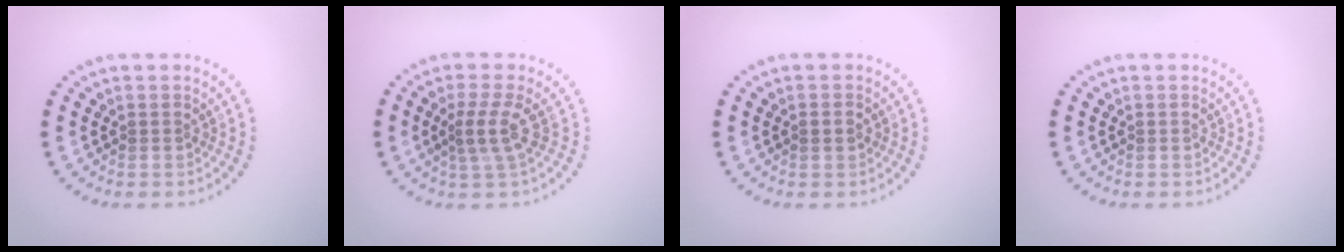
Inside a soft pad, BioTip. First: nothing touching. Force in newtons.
{"total": 2.5, "press": 1.9, "slide": 1.7}
{"total": 1.3, "press": 1.2, "slide": 0.3}
{"total": 0.0}